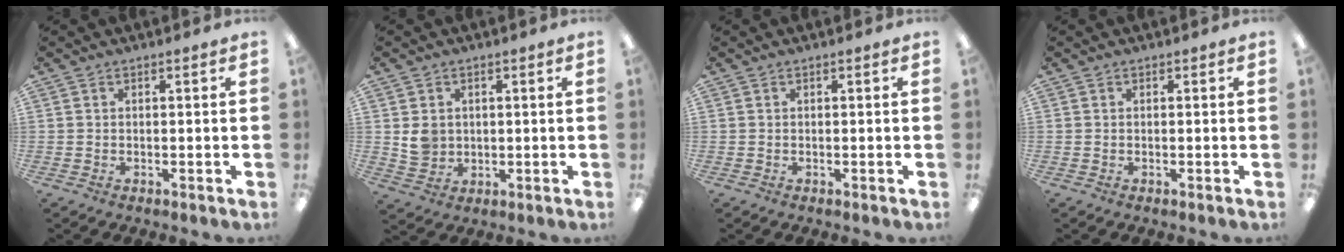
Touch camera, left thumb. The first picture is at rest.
{"total": 5.1, "force": [1.1, 4.7, 1.7], "torque": [-0.016, 0.001, 0.021]}
{"total": 0.0}
{"total": 0.0}